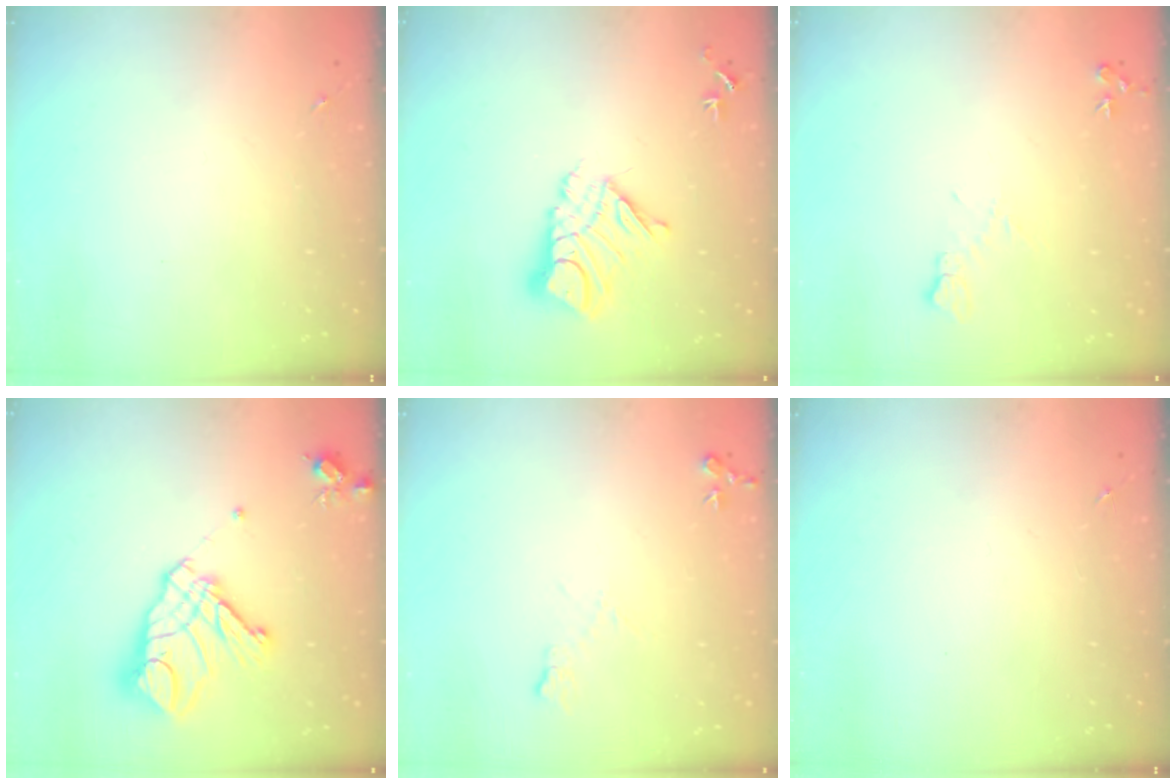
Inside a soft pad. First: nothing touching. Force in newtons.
{"total": 11.9, "press": 11.9, "slide": 1.1}
{"total": 7.6, "press": 7.6, "slide": 0.8}
{"total": 17.6, "press": 17.5, "slide": 1.9}
{"total": 6.9, "press": 6.8, "slide": 1.0}
{"total": 0.0}